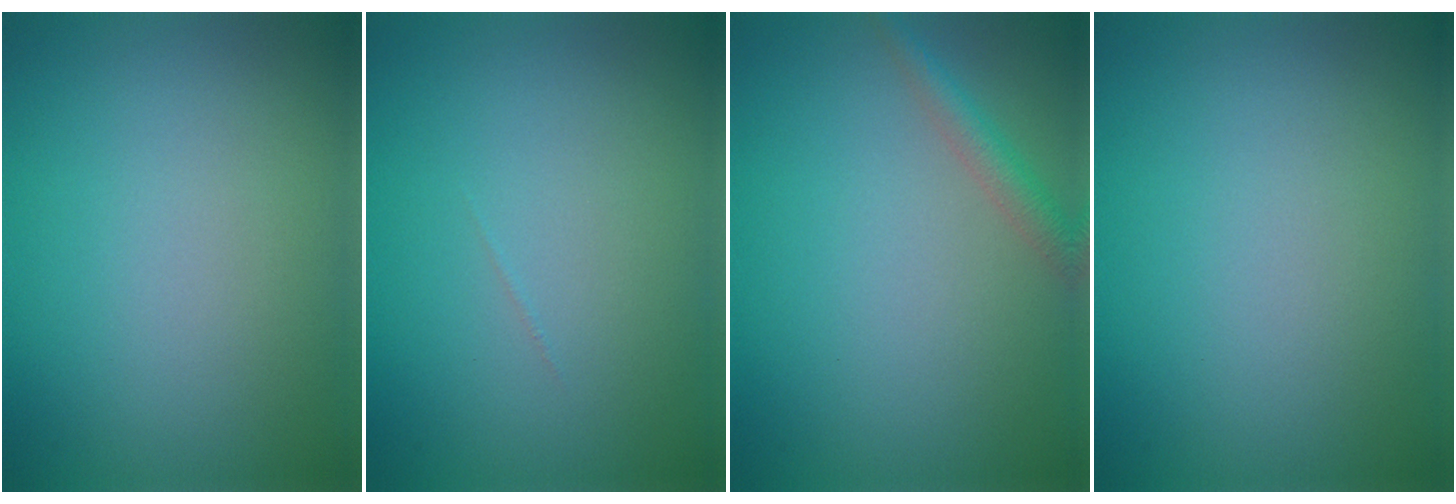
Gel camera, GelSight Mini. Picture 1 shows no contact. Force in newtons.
{"total": 0.0}
{"total": 2.0, "press": 2.0, "slide": 0.1}
{"total": 0.0}